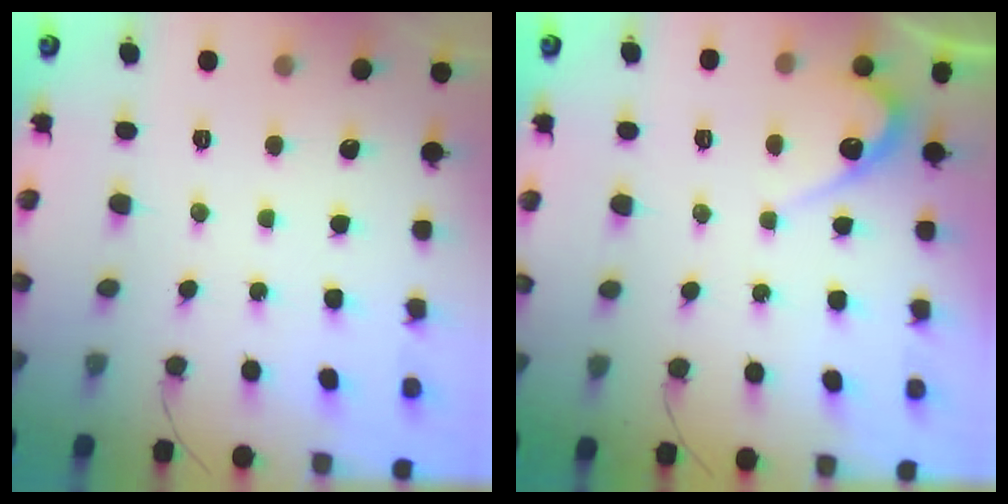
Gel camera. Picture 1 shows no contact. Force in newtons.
{"total": 4.9, "press": 4.9, "slide": 0.4}